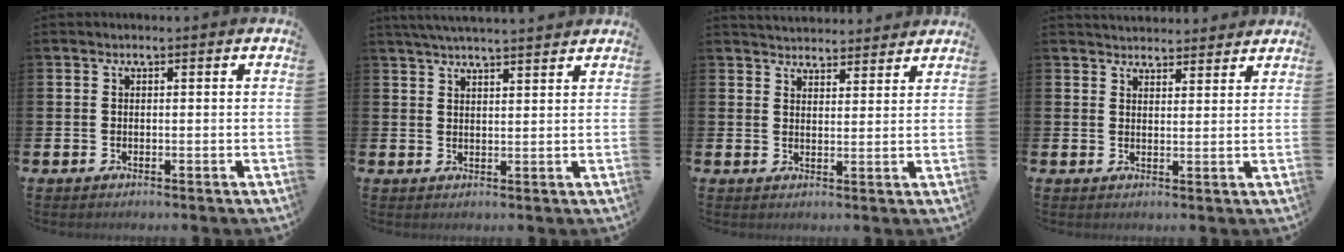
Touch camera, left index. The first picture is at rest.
{"total": 3.8, "force": [3.7, -0.1, 0.9], "torque": [-0.026, -0.012, 0.068]}
{"total": 3.7, "force": [3.7, 0.5, -0.3], "torque": [-0.003, -0.023, 0.068]}
{"total": 3.3, "force": [3.2, 0.7, -0.1], "torque": [-0.003, -0.016, 0.059]}